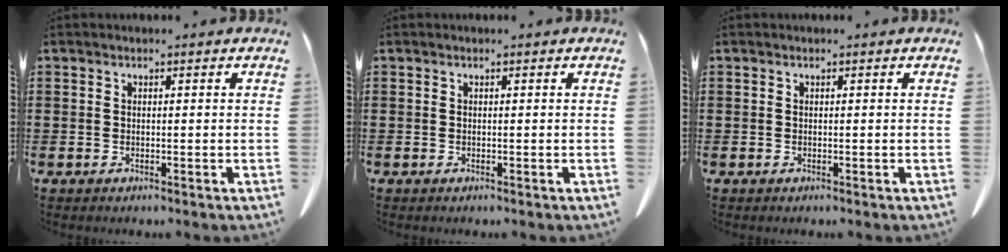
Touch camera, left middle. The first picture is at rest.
{"total": 0.0}
{"total": 0.0}